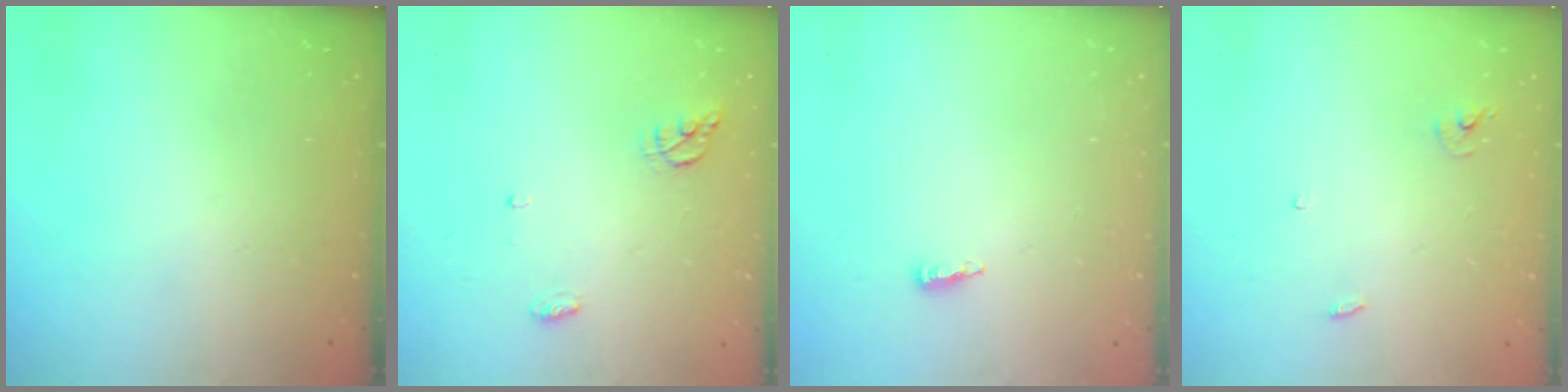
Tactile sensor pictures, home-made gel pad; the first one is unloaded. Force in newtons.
{"total": 5.2, "press": 5.2, "slide": 0.2}
{"total": 3.7, "press": 3.6, "slide": 0.4}
{"total": 2.4, "press": 2.4, "slide": 0.1}